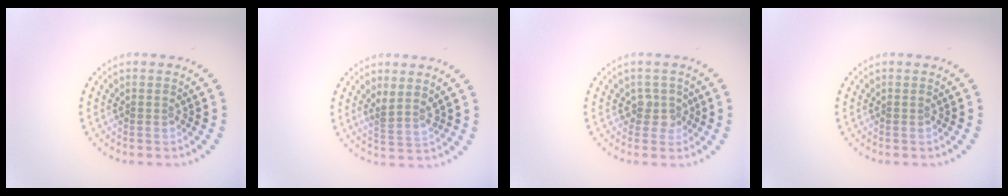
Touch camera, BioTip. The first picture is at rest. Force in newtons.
{"total": 2.0, "press": 1.6, "slide": 1.2}
{"total": 1.8, "press": 1.3, "slide": 1.2}
{"total": 0.0}